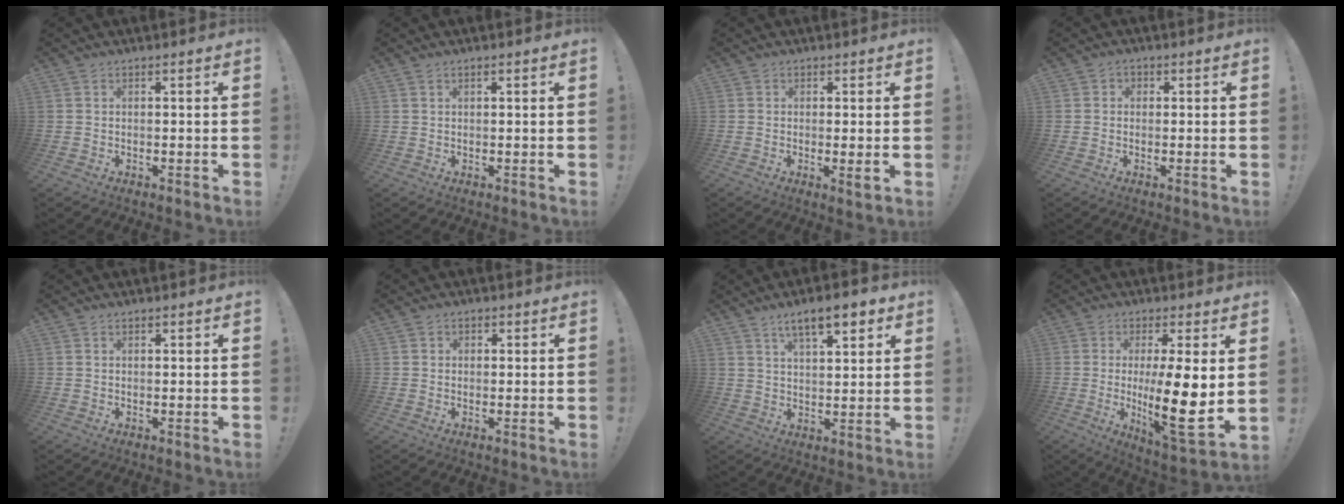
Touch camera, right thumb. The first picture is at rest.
{"total": 0.9, "force": [0.5, 0.4, 0.6], "torque": [-0.018, 0.004, 0.011]}
{"total": 2.6, "force": [0.4, 0.1, 2.6], "torque": [-0.032, -0.007, 0.005]}
{"total": 1.6, "force": [-0.4, 1.4, 0.6], "torque": [-0.017, 0.009, -0.005]}
{"total": 0.6, "force": [0.5, 0.3, 0.2], "torque": [0.001, -0.001, 0.008]}
{"total": 1.5, "force": [0.1, 1.4, 0.5], "torque": [-0.006, 0.005, 0.001]}
{"total": 10.2, "force": [6.1, 3.5, 7.4], "torque": [-0.105, -0.026, 0.102]}
{"total": 16.3, "force": [0.0, 3.5, 15.9], "torque": [-0.256, -0.026, 0.007]}